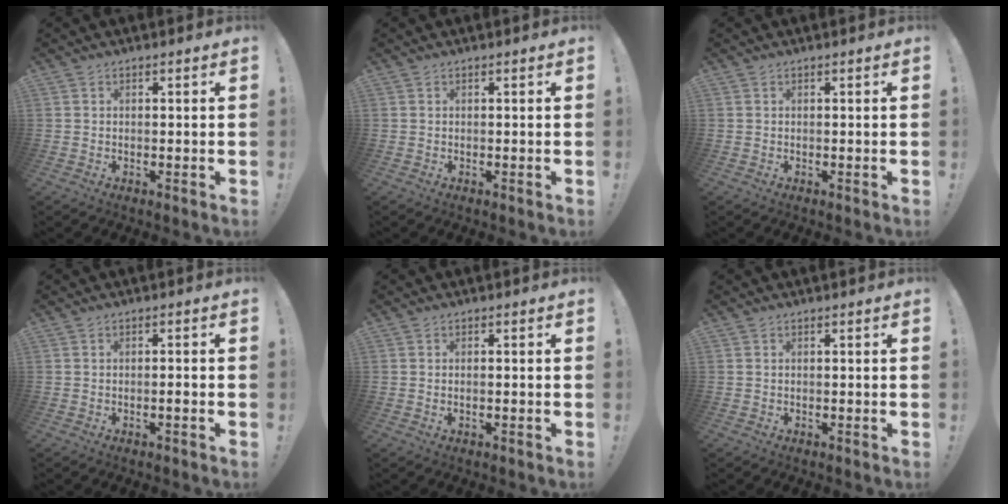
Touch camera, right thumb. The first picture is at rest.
{"total": 0.0}
{"total": 0.0}
{"total": 1.6, "force": [-0.9, -0.2, 1.2], "torque": [-0.025, 0.001, -0.015]}
{"total": 0.8, "force": [-0.4, -0.2, 0.6], "torque": [-0.010, -0.002, -0.008]}
{"total": 0.0}